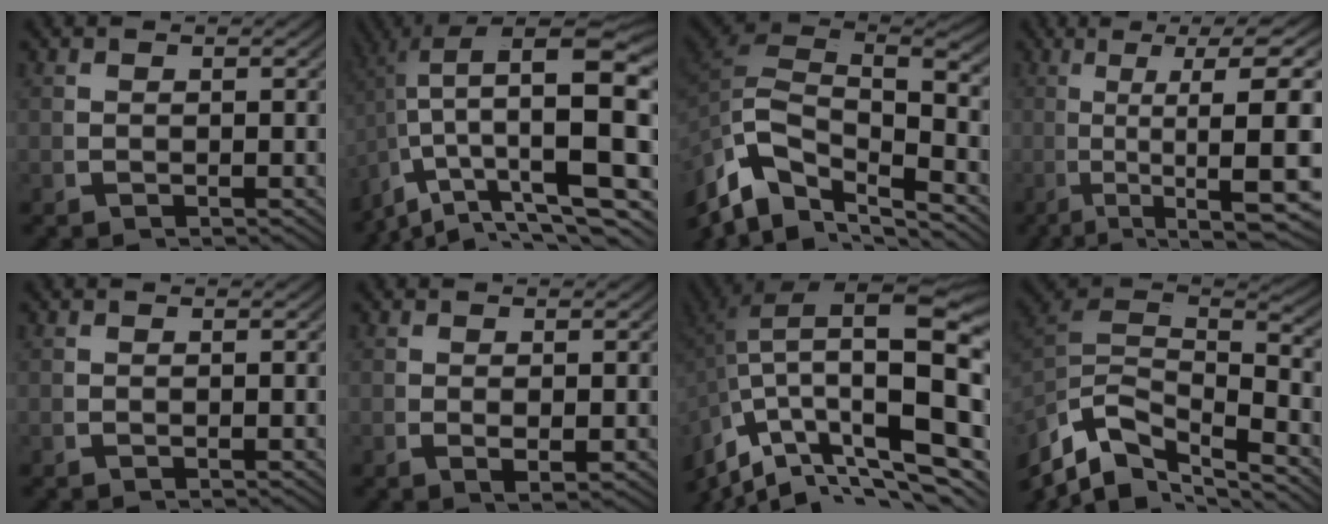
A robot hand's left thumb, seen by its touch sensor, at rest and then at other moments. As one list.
[{"total": 12.3, "force": [-1.6, 5.6, 10.8], "torque": [-0.179, -0.034, 0.000]}, {"total": 12.9, "force": [0.7, 7.9, 10.2], "torque": [-0.211, -0.025, 0.024]}, {"total": 13.3, "force": [1.4, 6.5, 11.5], "torque": [-0.184, -0.019, 0.035]}, {"total": 0.0}, {"total": 1.6, "force": [0.1, 0.9, 1.3], "torque": [-0.030, -0.004, 0.007]}, {"total": 18.0, "force": [-1.0, 10.4, 14.7], "torque": [-0.237, -0.055, 0.010]}, {"total": 10.8, "force": [-0.1, 7.0, 8.2], "torque": [-0.187, -0.035, 0.015]}]